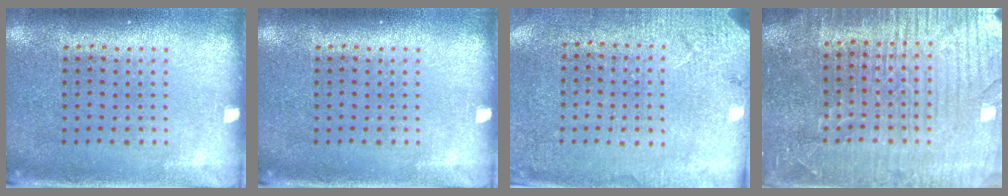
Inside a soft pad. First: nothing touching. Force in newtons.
{"total": 0.0}
{"total": 2.6, "press": 2.4, "slide": 0.9}
{"total": 5.0, "press": 4.7, "slide": 1.9}